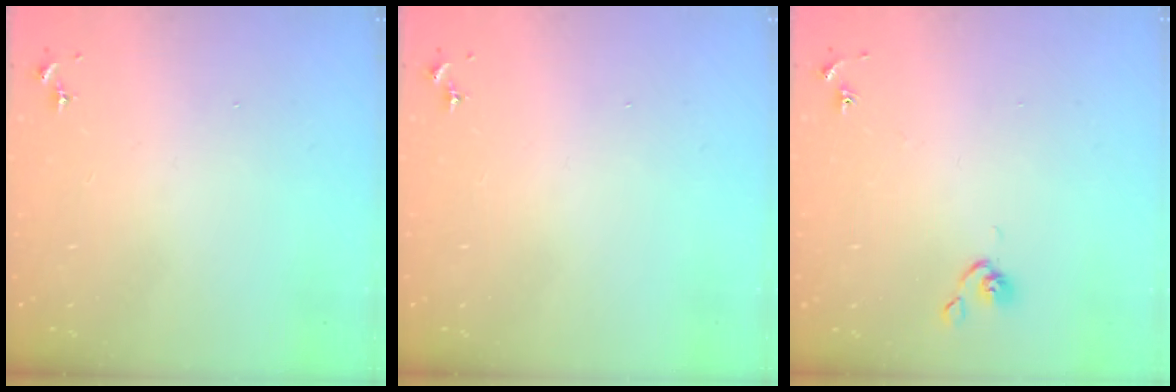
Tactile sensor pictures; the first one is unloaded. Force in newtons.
{"total": 0.0}
{"total": 4.9, "press": 4.9, "slide": 0.7}